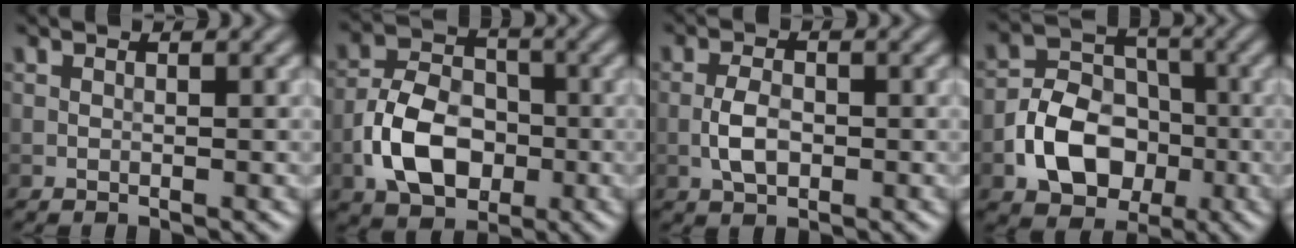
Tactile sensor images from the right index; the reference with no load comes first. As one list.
[{"total": 7.0, "force": [-2.3, 4.8, 4.6], "torque": [-0.086, 0.004, -0.047]}, {"total": 2.7, "force": [-0.6, 1.5, 2.2], "torque": [-0.043, 0.003, -0.015]}, {"total": 7.3, "force": [-2.5, 5.4, 4.3], "torque": [-0.073, -0.002, -0.047]}]